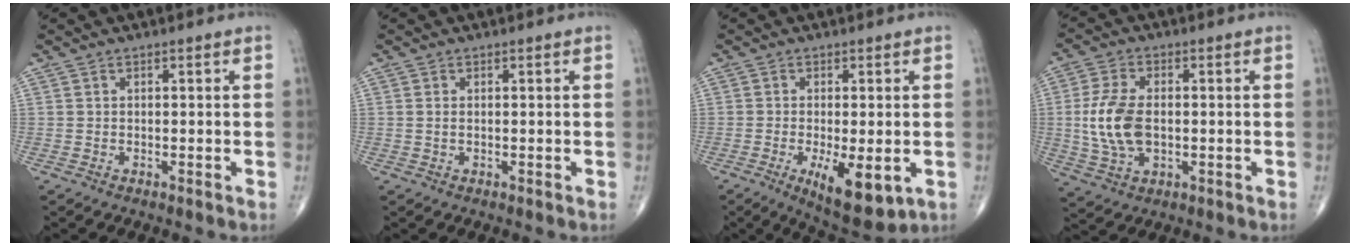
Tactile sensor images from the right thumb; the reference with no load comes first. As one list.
[{"total": 0.7, "force": [0.0, 0.4, 0.6], "torque": [-0.016, 0.001, 0.003]}, {"total": 10.2, "force": [-3.1, 3.8, 9.0], "torque": [-0.134, -0.020, -0.038]}, {"total": 9.9, "force": [-0.5, 5.9, 7.9], "torque": [-0.164, 0.003, -0.007]}]